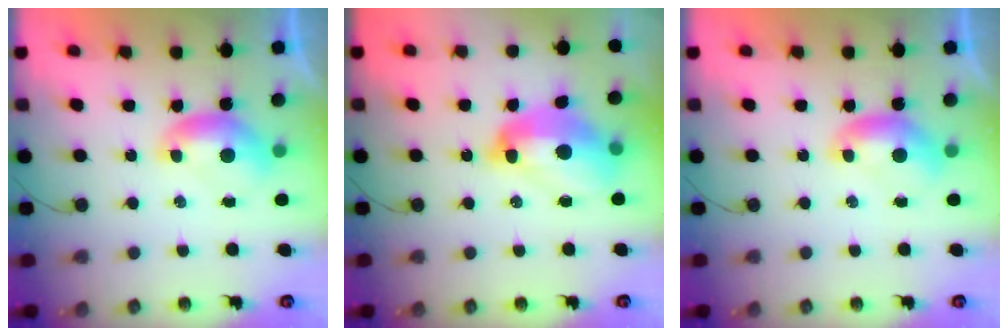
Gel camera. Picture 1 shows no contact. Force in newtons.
{"total": 10.4, "press": 10.3, "slide": 1.3}
{"total": 0.0}